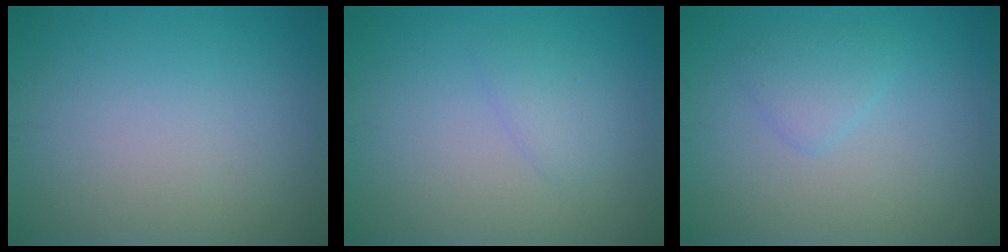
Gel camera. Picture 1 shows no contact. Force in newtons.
{"total": 1.3, "press": 1.3, "slide": 0.1}
{"total": 1.7, "press": 1.7, "slide": 0.1}